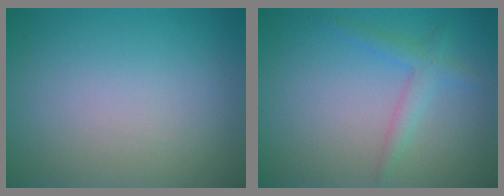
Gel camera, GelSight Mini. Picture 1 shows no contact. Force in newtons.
{"total": 2.0, "press": 2.0, "slide": 0.1}